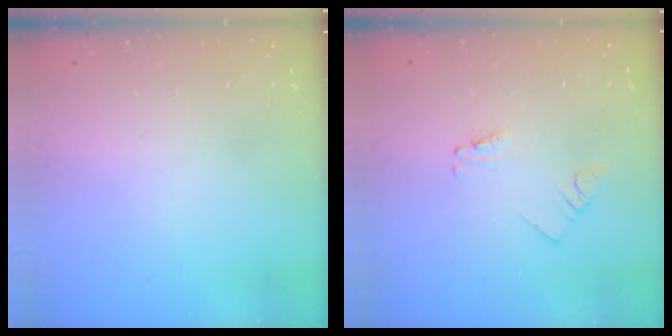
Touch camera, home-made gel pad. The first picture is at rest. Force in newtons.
{"total": 1.1, "press": 1.1, "slide": 0.0}